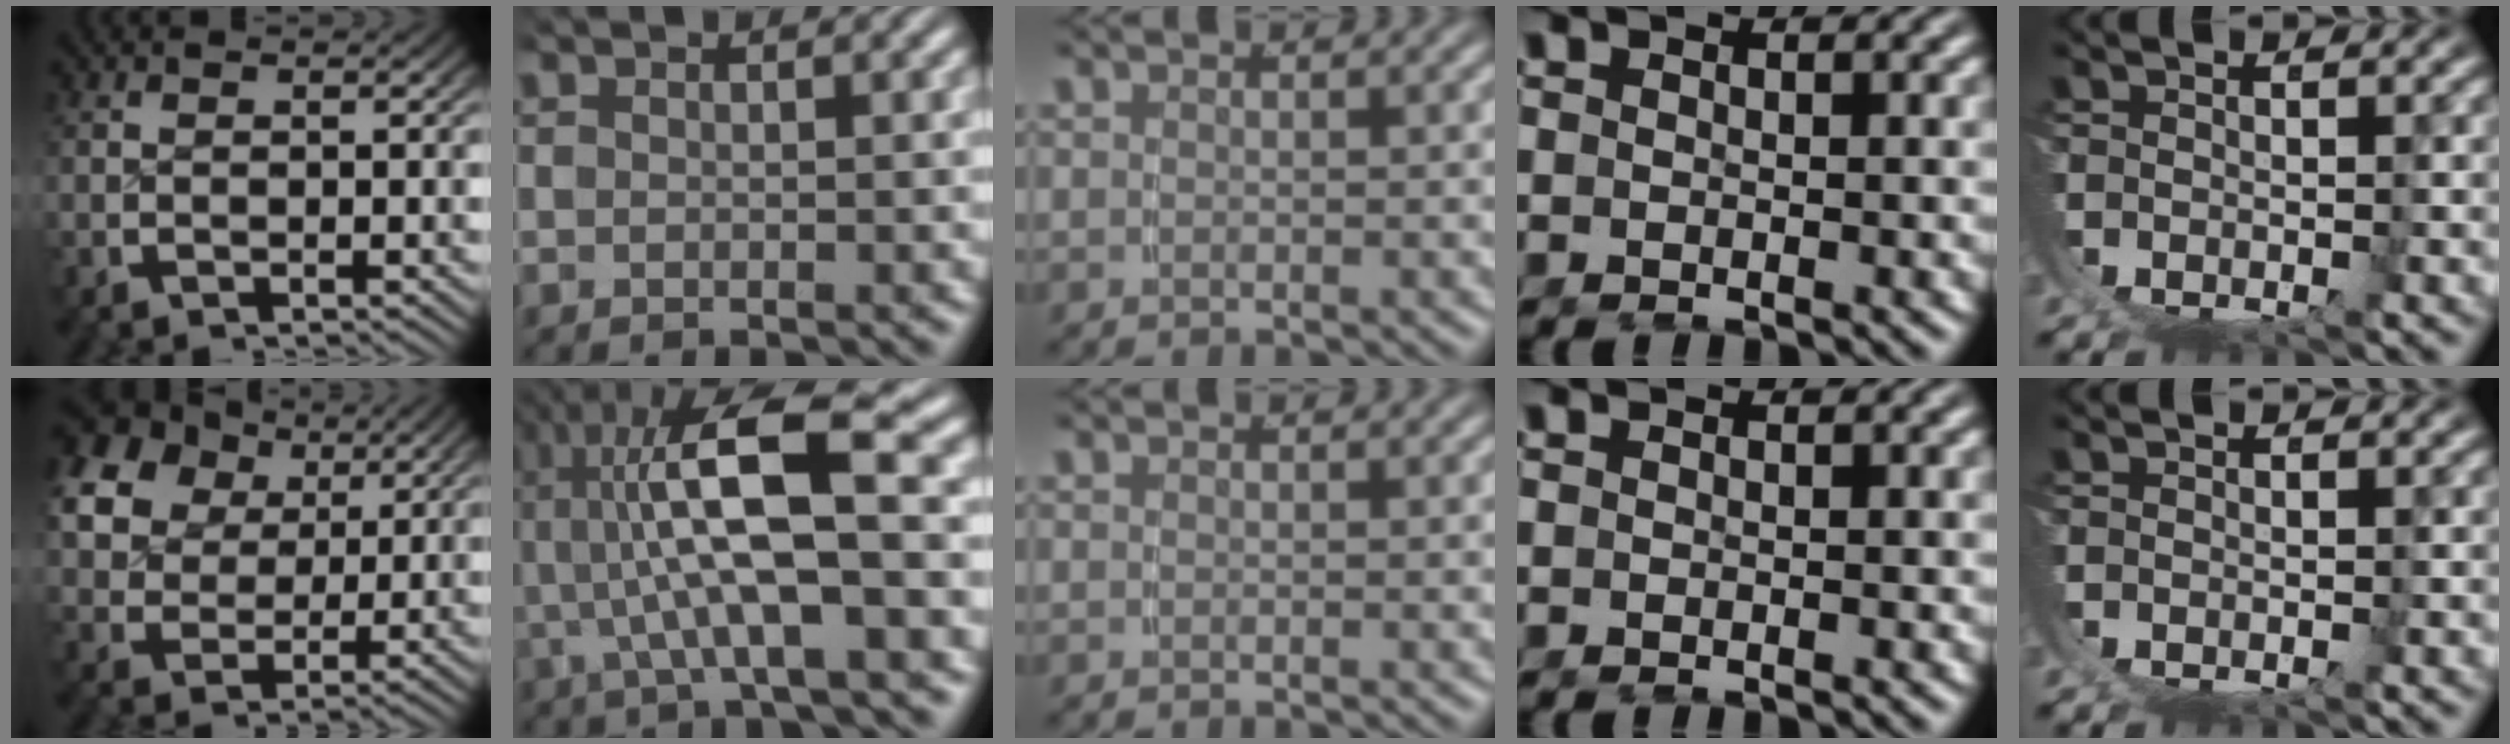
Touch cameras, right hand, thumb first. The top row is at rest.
{"thumb": {"total": 12.1, "force": [4.6, 9.5, 5.9], "torque": [-0.136, 0.001, 0.071]}, "index": {"total": 9.7, "force": [2.0, 3.4, 8.8], "torque": [-0.161, 0.005, 0.031]}}